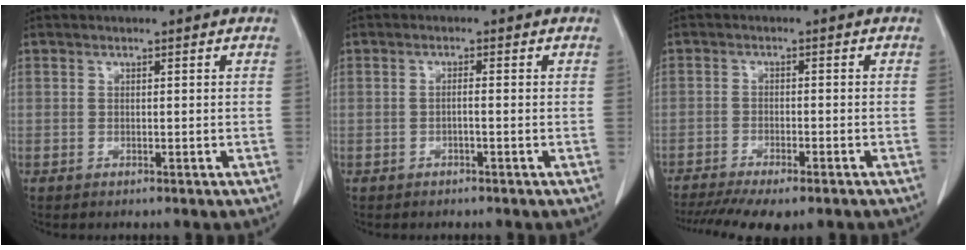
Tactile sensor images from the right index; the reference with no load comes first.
{"total": 1.0, "force": [-0.4, 0.0, 0.9], "torque": [-0.016, 0.003, -0.008]}
{"total": 12.5, "force": [-9.7, 2.9, 7.3], "torque": [-0.127, -0.012, -0.145]}